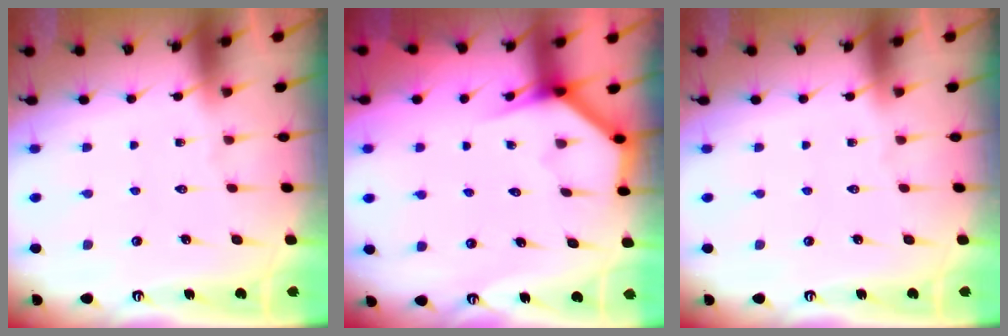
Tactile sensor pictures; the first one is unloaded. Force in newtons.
{"total": 3.9, "press": 3.8, "slide": 0.3}
{"total": 0.0}